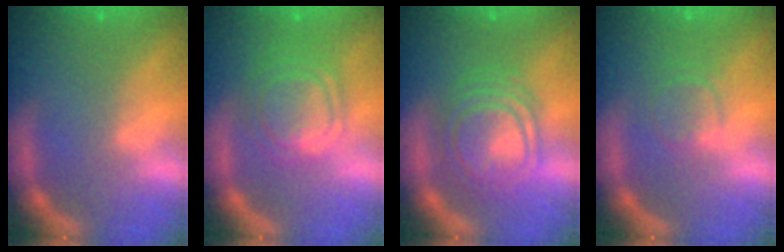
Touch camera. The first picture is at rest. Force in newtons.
{"total": 7.0}
{"total": 8.1}
{"total": 2.4}